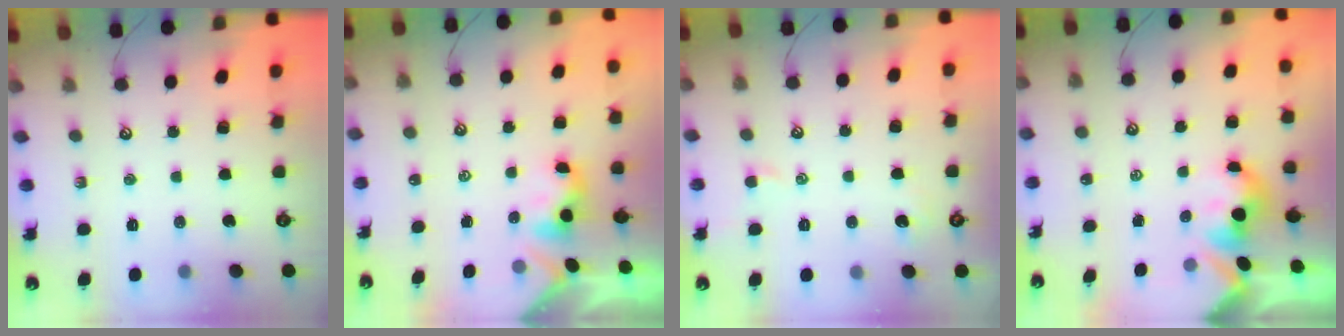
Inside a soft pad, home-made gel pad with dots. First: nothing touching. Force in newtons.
{"total": 1.1, "press": 1.0, "slide": 0.3}
{"total": 0.9, "press": 0.7, "slide": 0.5}
{"total": 1.5, "press": 1.5, "slide": 0.2}